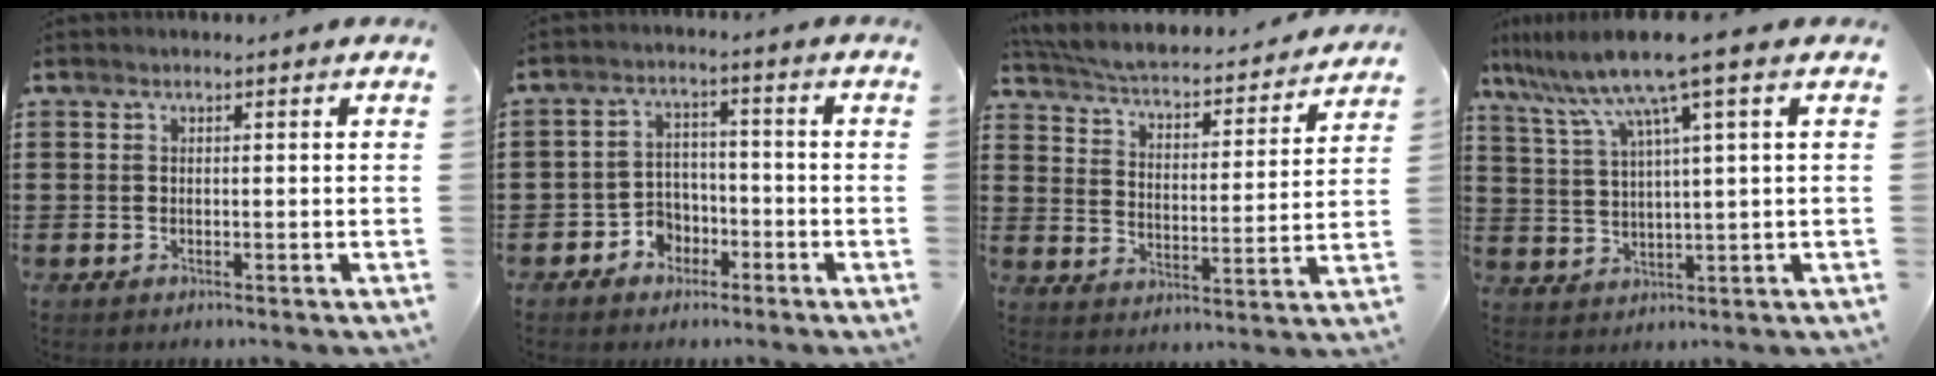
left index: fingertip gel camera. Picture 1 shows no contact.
{"total": 4.2, "force": [-2.8, 3.0, 0.9], "torque": [-0.026, 0.012, -0.057]}
{"total": 3.4, "force": [3.2, 0.2, 1.2], "torque": [-0.044, -0.032, 0.046]}
{"total": 8.5, "force": [5.3, 0.0, 6.6], "torque": [-0.153, -0.025, 0.085]}